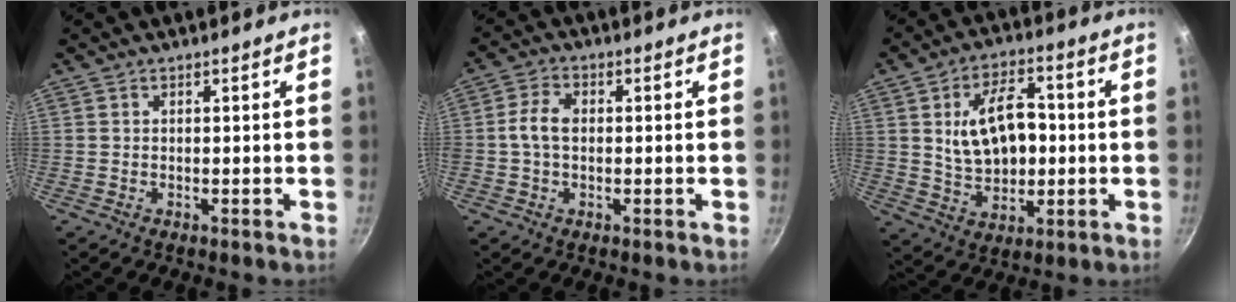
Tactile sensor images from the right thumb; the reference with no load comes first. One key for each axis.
{"total": 5.2, "fx": 0.1, "fy": 3.2, "fz": 4.1, "tx": -0.084, "ty": 0.014, "tz": -0.006}
{"total": 13.5, "fx": 1.1, "fy": 8.5, "fz": 10.4, "tx": -0.146, "ty": 0.006, "tz": 0.026}